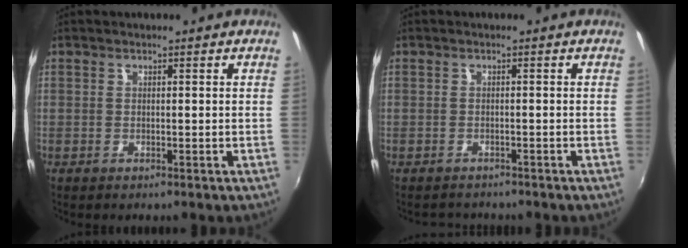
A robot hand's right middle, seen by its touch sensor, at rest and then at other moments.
{"total": 2.6, "force": [-2.4, 0.9, 0.2], "torque": [-0.010, -0.003, -0.036]}